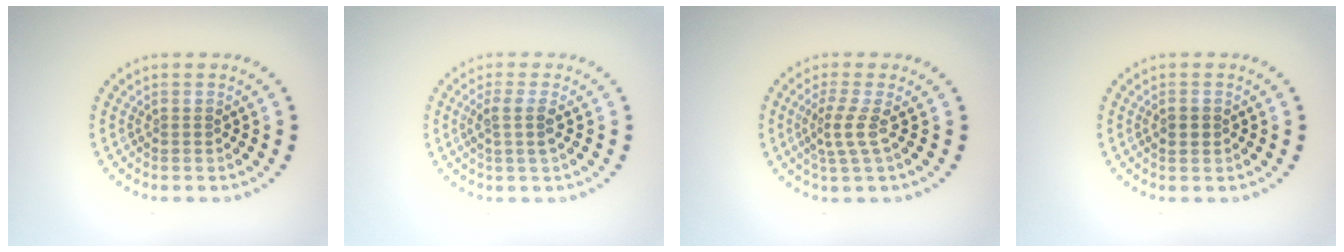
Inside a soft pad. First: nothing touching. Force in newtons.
{"total": 1.9, "press": 1.5, "slide": 1.1}
{"total": 2.3, "press": 1.5, "slide": 1.7}
{"total": 1.2, "press": 1.2, "slide": 0.2}